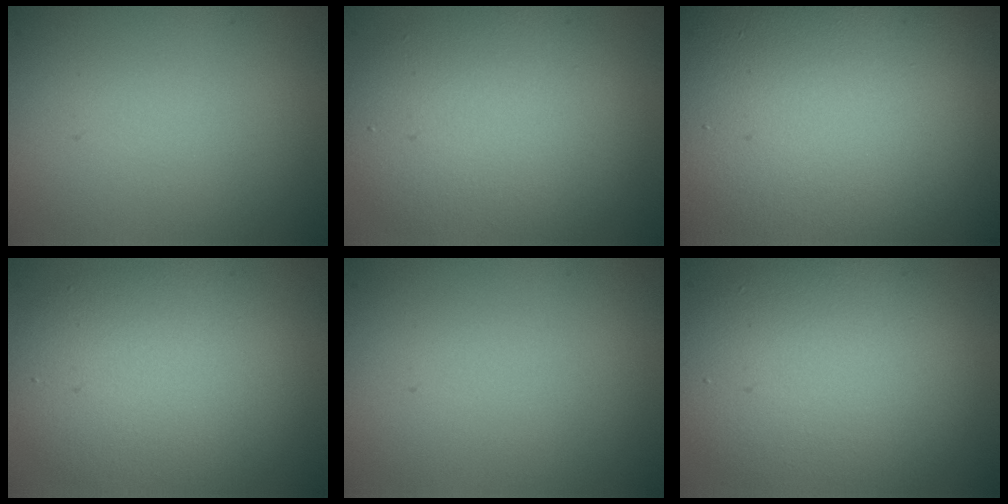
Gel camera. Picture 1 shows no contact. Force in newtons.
{"total": 7.5, "press": 7.5, "slide": 0.3}
{"total": 26.9, "press": 26.9, "slide": 1.3}
{"total": 6.5, "press": 6.5, "slide": 0.6}
{"total": 0.0}
{"total": 7.9, "press": 7.9, "slide": 0.2}